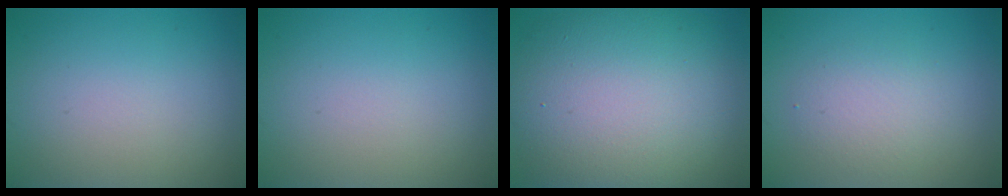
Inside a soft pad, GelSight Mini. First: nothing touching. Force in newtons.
{"total": 0.0}
{"total": 14.0, "press": 14.0, "slide": 1.2}
{"total": 2.8, "press": 2.8, "slide": 0.1}